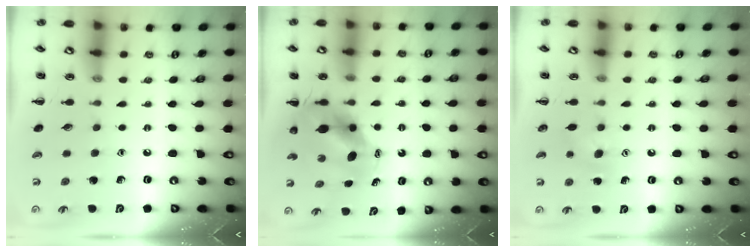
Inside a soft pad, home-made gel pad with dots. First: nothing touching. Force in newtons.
{"total": 6.5, "press": 6.4, "slide": 1.3}
{"total": 4.3, "press": 4.2, "slide": 1.0}